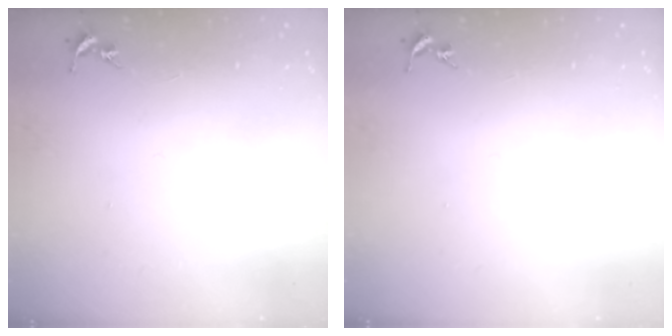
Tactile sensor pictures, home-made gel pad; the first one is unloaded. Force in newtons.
{"total": 0.0}